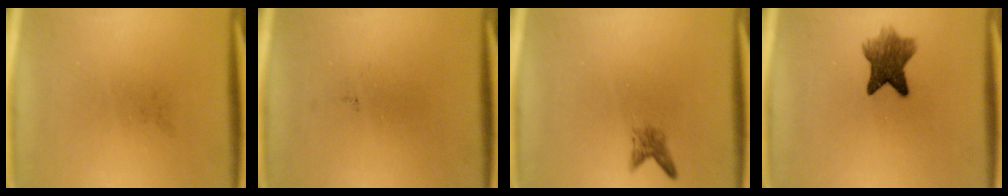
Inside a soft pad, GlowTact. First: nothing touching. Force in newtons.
{"total": 0.0}
{"total": 1.6}
{"total": 6.6}